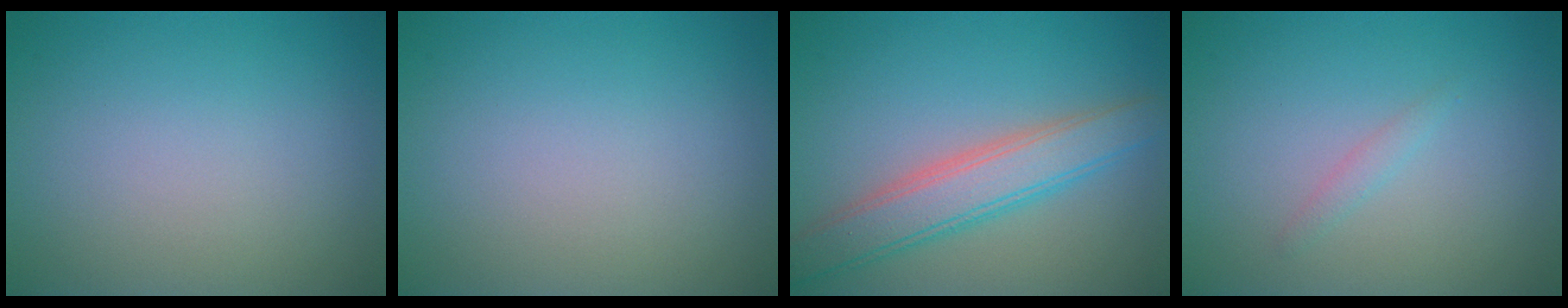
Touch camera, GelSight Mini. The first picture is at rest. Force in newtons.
{"total": 0.0}
{"total": 4.8, "press": 4.8, "slide": 0.1}
{"total": 0.8, "press": 0.8, "slide": 0.1}